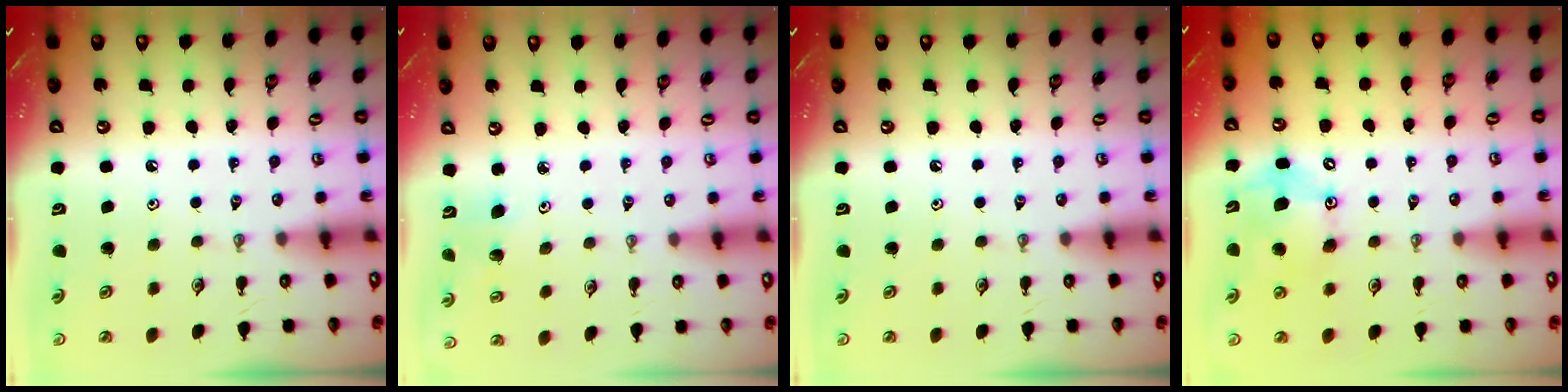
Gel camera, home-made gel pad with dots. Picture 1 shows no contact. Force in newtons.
{"total": 4.8, "press": 4.7, "slide": 1.0}
{"total": 0.0}
{"total": 11.6, "press": 11.2, "slide": 2.9}